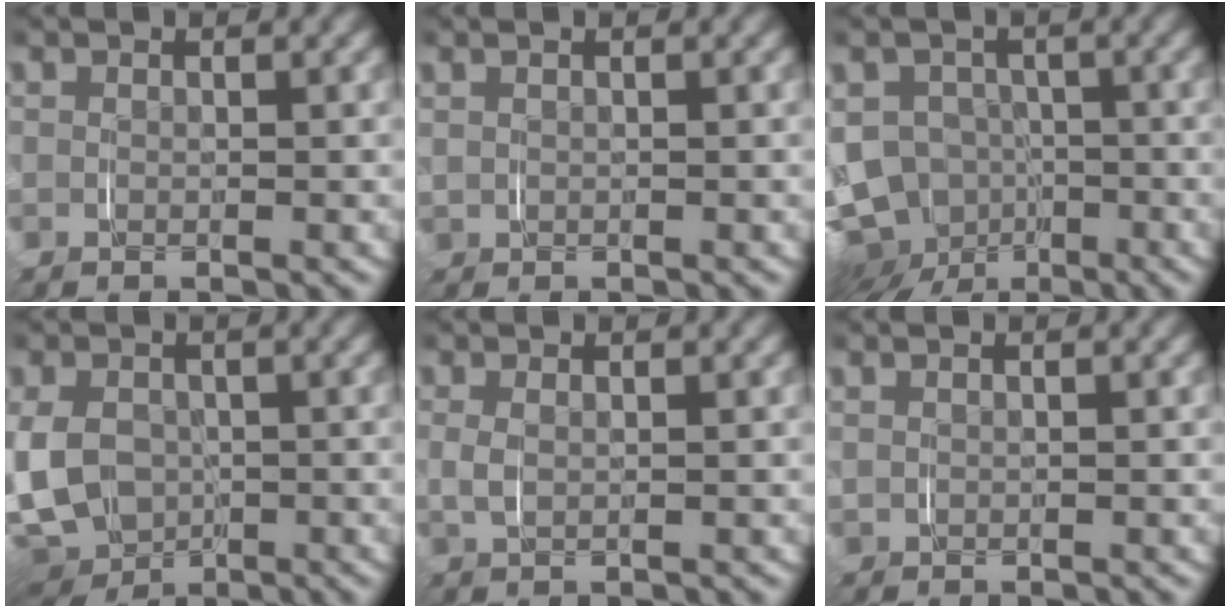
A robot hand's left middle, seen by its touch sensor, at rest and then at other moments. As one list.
[{"total": 1.2, "force": [0.5, 1.0, 0.5], "torque": [-0.019, 0.003, 0.008]}, {"total": 13.3, "force": [-3.4, 12.1, 4.2], "torque": [-0.119, -0.058, -0.056]}, {"total": 8.9, "force": [-1.9, 7.7, 4.1], "torque": [-0.124, -0.042, -0.021]}, {"total": 1.8, "force": [0.5, 0.9, 1.4], "torque": [-0.039, -0.003, 0.013]}, {"total": 1.0, "force": [0.5, 0.7, 0.4], "torque": [-0.014, 0.004, 0.009]}]